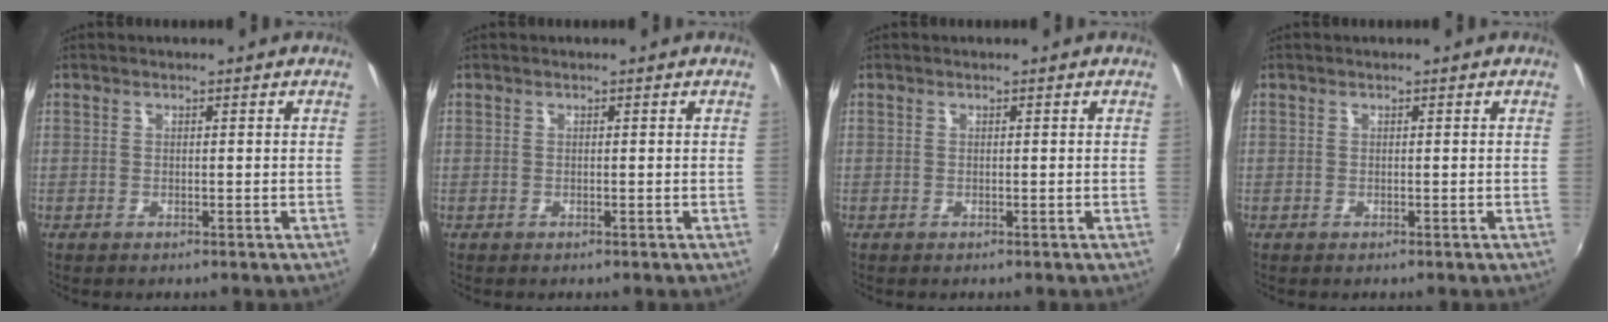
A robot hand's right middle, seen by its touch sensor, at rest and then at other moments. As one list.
[{"total": 0.0}, {"total": 0.0}, {"total": 0.0}]